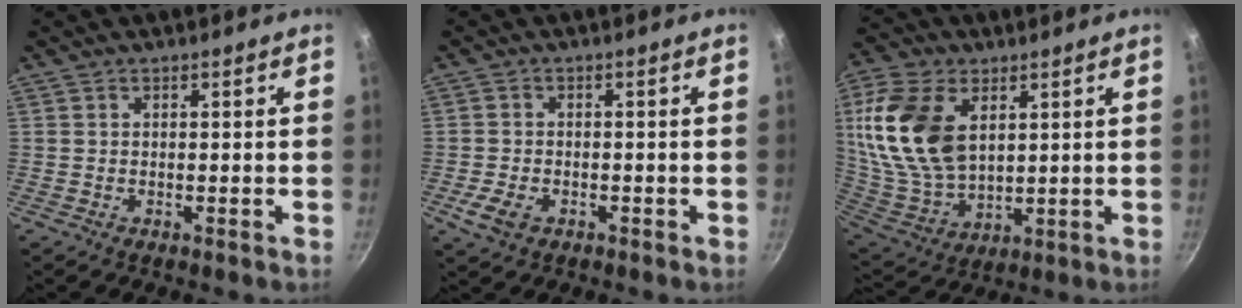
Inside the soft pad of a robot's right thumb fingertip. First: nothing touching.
{"total": 4.6, "force": [-1.9, 3.0, 2.9], "torque": [-0.056, 0.009, -0.034]}
{"total": 19.6, "force": [5.6, 12.2, 14.3], "torque": [-0.272, -0.024, 0.118]}